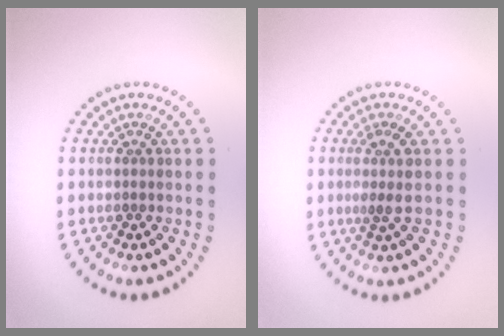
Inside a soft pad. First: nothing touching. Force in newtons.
{"total": 1.9, "press": 1.5, "slide": 1.1}